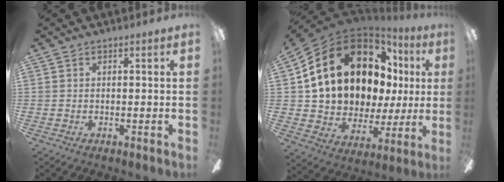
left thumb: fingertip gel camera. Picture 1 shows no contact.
{"total": 22.0, "force": [8.7, 15.2, 13.4], "torque": [-0.276, -0.037, 0.176]}